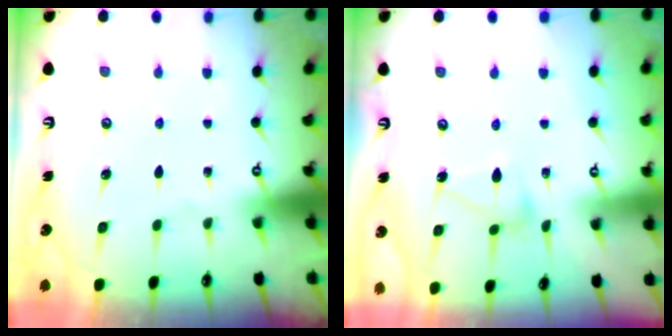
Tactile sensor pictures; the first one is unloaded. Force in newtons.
{"total": 8.7, "press": 8.7, "slide": 0.5}